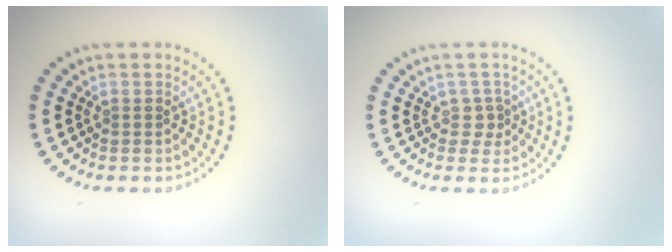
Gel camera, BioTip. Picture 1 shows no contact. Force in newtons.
{"total": 1.4, "press": 1.1, "slide": 0.9}